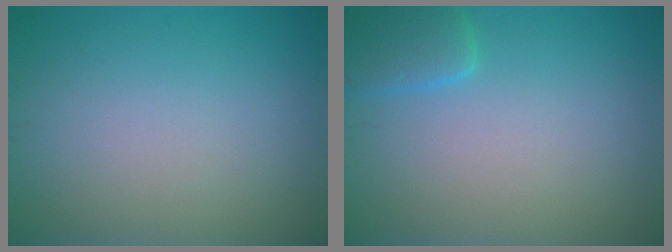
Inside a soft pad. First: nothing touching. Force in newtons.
{"total": 2.6, "press": 2.6, "slide": 0.3}